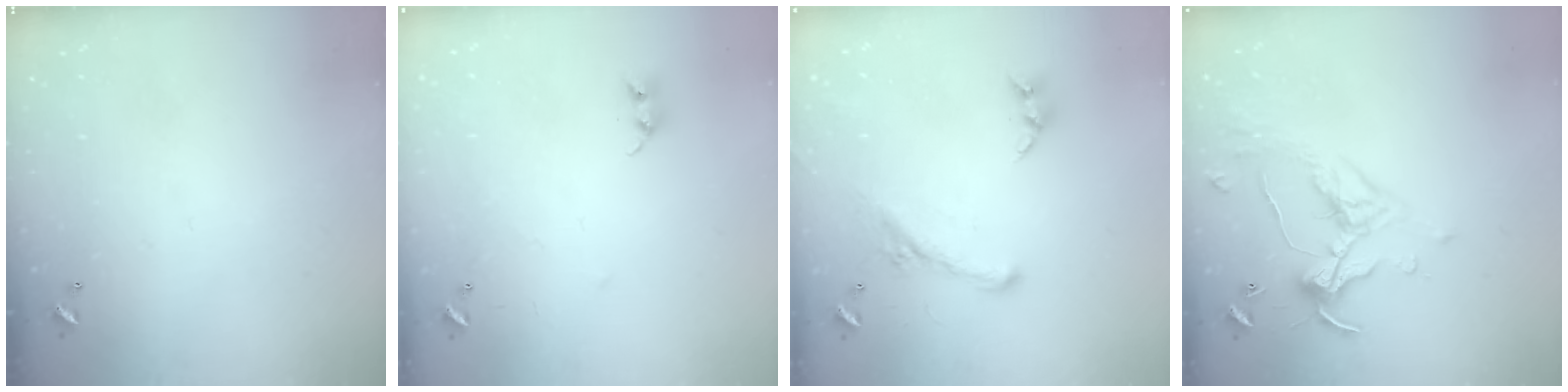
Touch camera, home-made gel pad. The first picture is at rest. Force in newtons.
{"total": 5.1, "press": 4.9, "slide": 1.1}
{"total": 1.9, "press": 1.3, "slide": 1.4}
{"total": 1.5, "press": 1.5, "slide": 0.2}